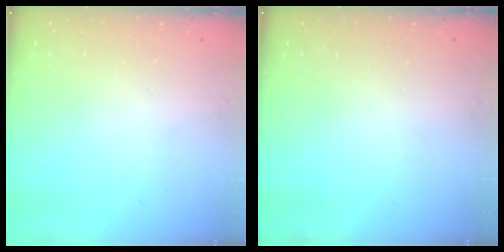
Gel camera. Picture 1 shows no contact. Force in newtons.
{"total": 0.0}